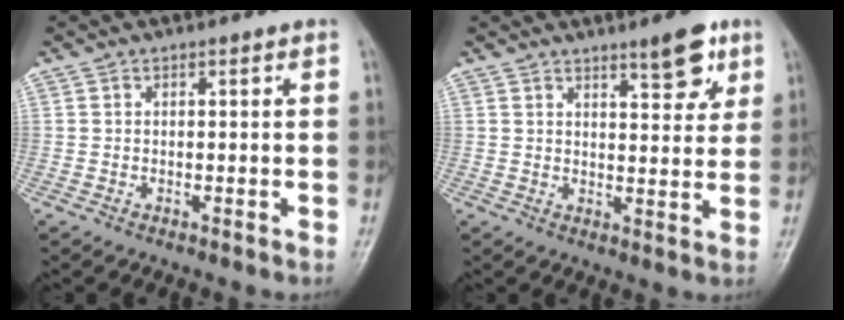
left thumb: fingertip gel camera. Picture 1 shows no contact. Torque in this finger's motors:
{"motor_torque": [-0.06, 0.18, -0.21, -0.05, 0.08]}